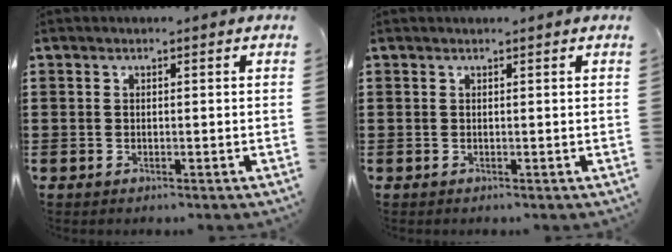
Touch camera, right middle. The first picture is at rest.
{"total": 0.0}